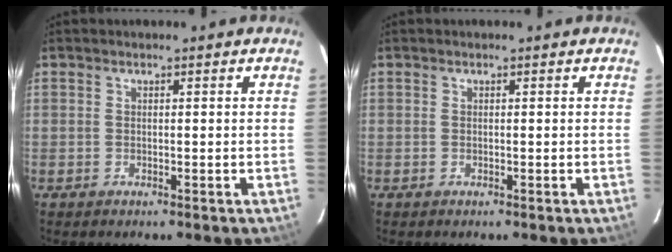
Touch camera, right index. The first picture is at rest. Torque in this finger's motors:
{"motor_torque": [0.01, -0.01, 0.03, 0.00]}